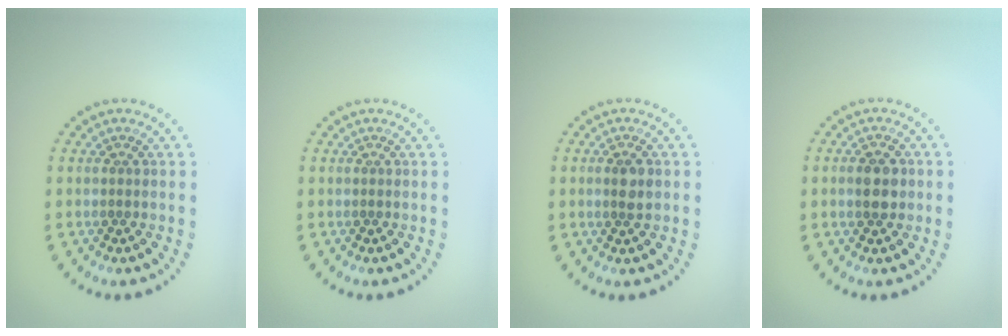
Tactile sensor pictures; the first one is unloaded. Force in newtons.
{"total": 0.0}
{"total": 1.8, "press": 1.7, "slide": 0.7}
{"total": 3.0, "press": 3.0, "slide": 0.1}